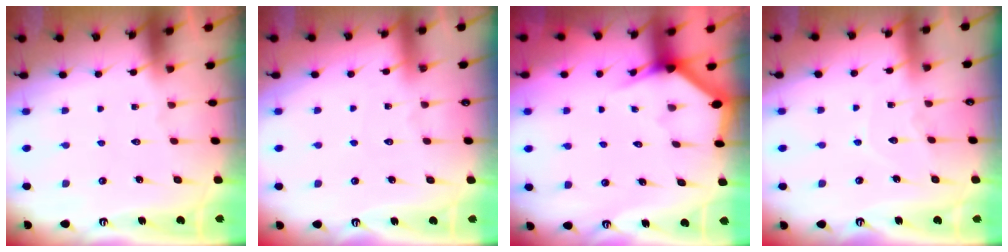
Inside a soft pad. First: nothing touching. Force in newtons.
{"total": 2.4, "press": 2.4, "slide": 0.3}
{"total": 3.5, "press": 3.5, "slide": 0.1}
{"total": 5.2, "press": 5.2, "slide": 0.5}